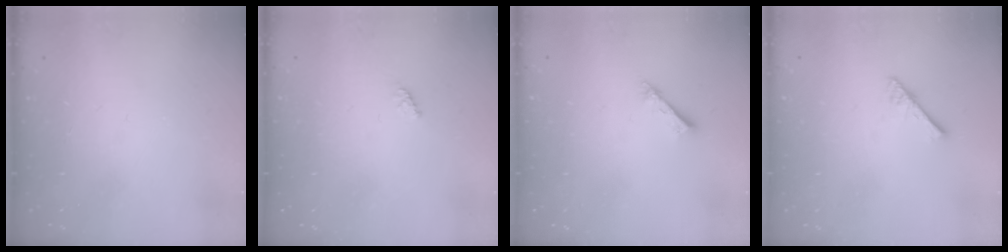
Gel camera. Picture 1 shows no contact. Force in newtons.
{"total": 1.6, "press": 1.5, "slide": 0.4}
{"total": 1.2, "press": 1.2, "slide": 0.1}
{"total": 2.9, "press": 2.9, "slide": 0.2}